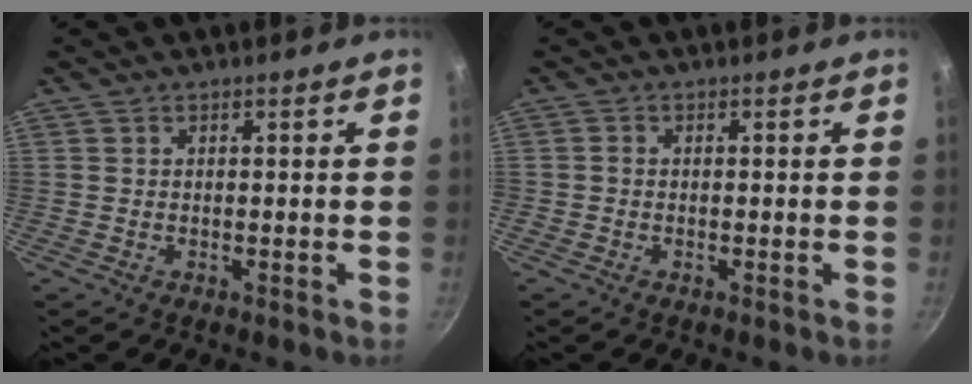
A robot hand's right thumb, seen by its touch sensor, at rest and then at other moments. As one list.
[{"total": 0.5, "force": [-0.3, 0.3, 0.3], "torque": [-0.012, 0.005, -0.007]}]